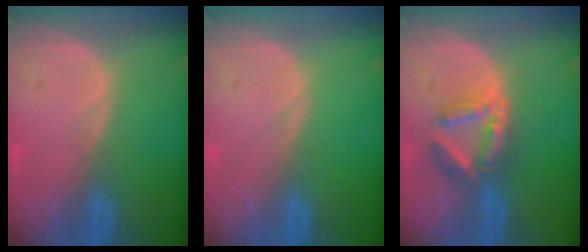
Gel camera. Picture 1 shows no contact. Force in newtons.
{"total": 0.0}
{"total": 6.2, "press": 5.7, "slide": 2.5}